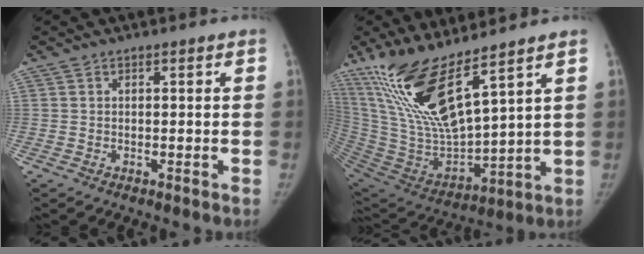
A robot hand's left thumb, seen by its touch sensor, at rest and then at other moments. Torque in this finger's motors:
{"motor_torque": [1.00, 0.91, 1.26, -1.51, 0.64]}